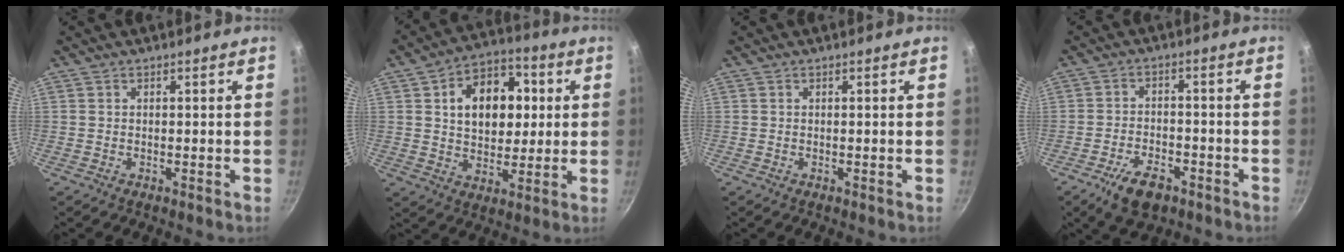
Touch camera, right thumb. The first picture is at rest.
{"total": 15.1, "force": [2.9, 10.6, 10.3], "torque": [-0.110, 0.008, 0.041]}
{"total": 0.0}
{"total": 8.4, "force": [-4.9, 4.2, 5.3], "torque": [-0.083, 0.025, -0.080]}